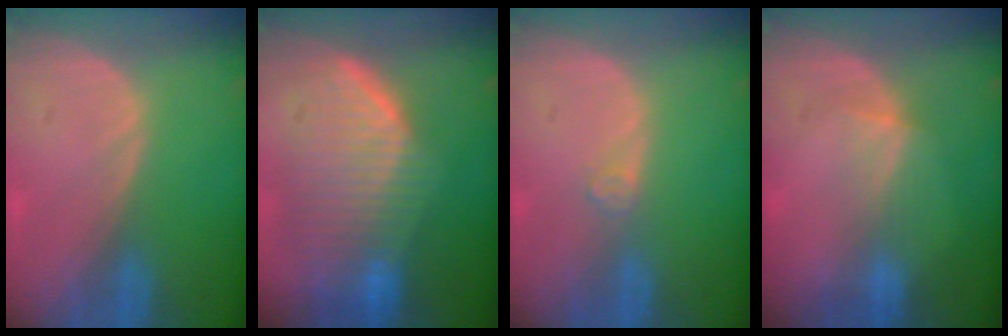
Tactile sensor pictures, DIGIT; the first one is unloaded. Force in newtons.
{"total": 10.1, "press": 9.0, "slide": 4.5}
{"total": 1.2, "press": 1.2, "slide": 0.3}
{"total": 2.7, "press": 2.4, "slide": 1.2}